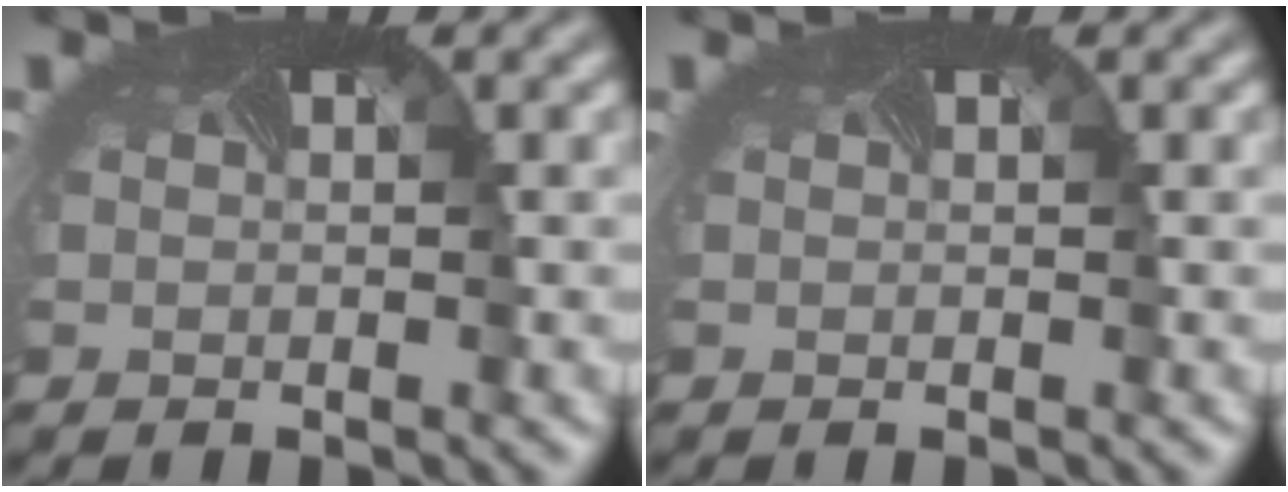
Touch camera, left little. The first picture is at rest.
{"total": 0.0}